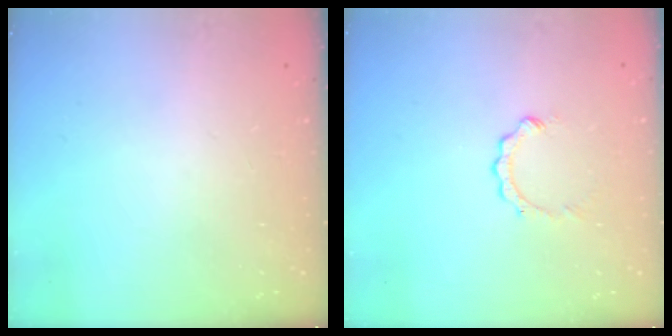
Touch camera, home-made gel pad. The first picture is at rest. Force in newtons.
{"total": 2.6, "press": 2.6, "slide": 0.3}